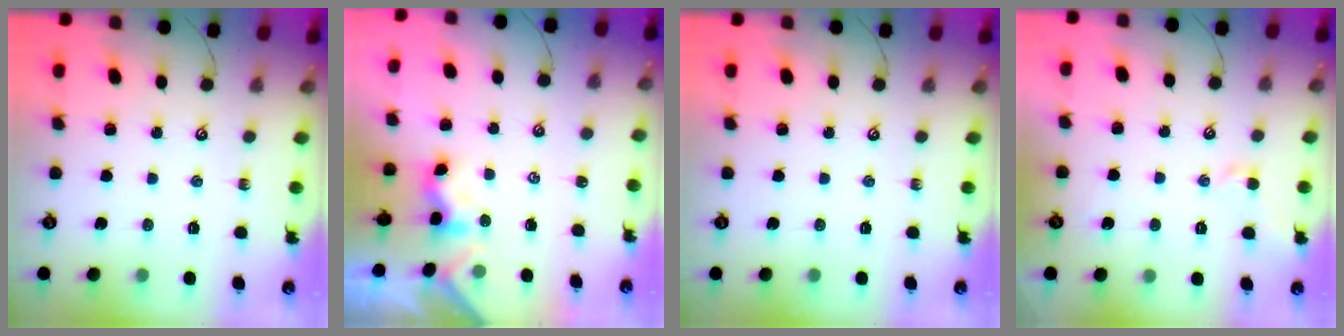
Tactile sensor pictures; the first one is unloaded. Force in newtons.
{"total": 1.7, "press": 1.6, "slide": 0.5}
{"total": 0.0}
{"total": 1.7, "press": 1.6, "slide": 0.3}